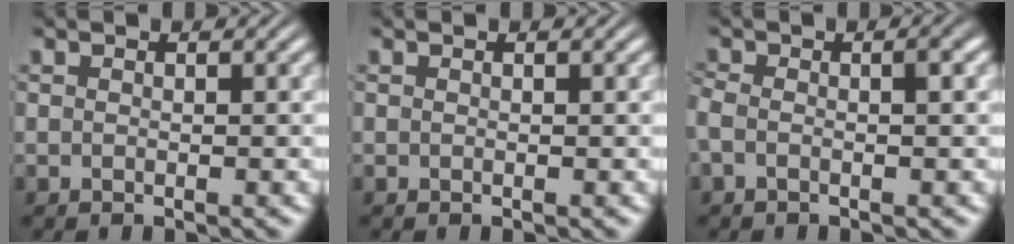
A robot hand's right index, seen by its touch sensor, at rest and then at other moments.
{"total": 0.0}
{"total": 2.2, "force": [-0.5, 1.2, 1.8], "torque": [-0.043, -0.002, -0.012]}